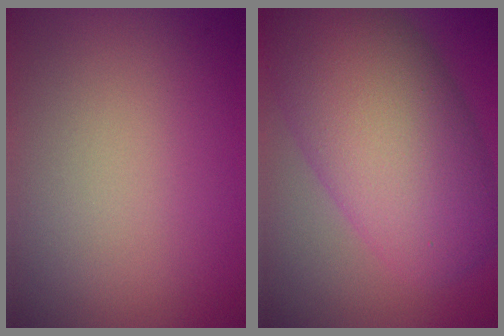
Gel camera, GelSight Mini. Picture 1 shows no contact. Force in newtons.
{"total": 12.0, "press": 12.0, "slide": 0.4}